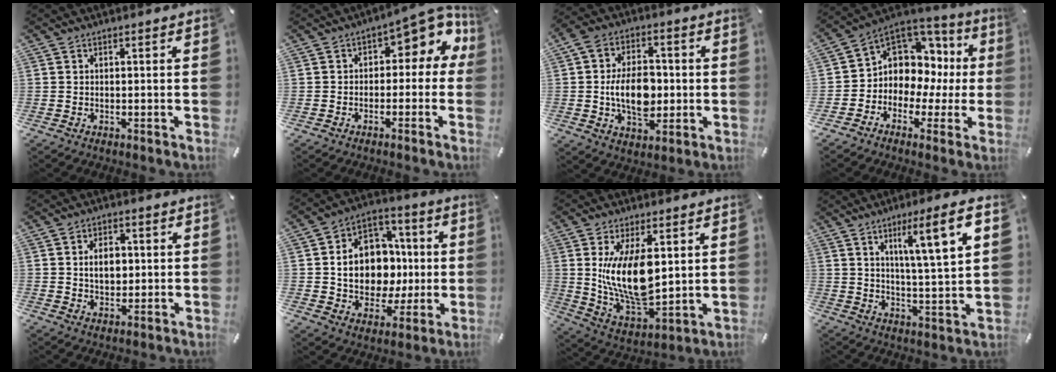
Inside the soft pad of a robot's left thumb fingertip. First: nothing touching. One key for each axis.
{"total": 7.6, "fx": 2.9, "fy": 4.1, "fz": 5.6, "tx": -0.066, "ty": -0.027, "tz": 0.044}
{"total": 12.3, "fx": -0.8, "fy": 8.3, "fz": 9.0, "tx": -0.167, "ty": 0.003, "tz": -0.013}
{"total": 8.3, "fx": 1.7, "fy": 7.6, "fz": 2.9, "tx": -0.055, "ty": -0.036, "tz": 0.033}
{"total": 5.7, "fx": 0.6, "fy": 4.2, "fz": 3.8, "tx": -0.056, "ty": 0.000, "tz": 0.004}
{"total": 16.0, "fx": -0.4, "fy": 12.9, "fz": 9.4, "tx": -0.156, "ty": 0.008, "tz": 0.003}
{"total": 16.1, "fx": 3.7, "fy": 8.1, "fz": 13.4, "tx": -0.259, "ty": -0.026, "tz": 0.065}
{"total": 11.3, "fx": 5.6, "fy": 0.9, "fz": 9.8, "tx": -0.151, "ty": -0.026, "tz": 0.081}